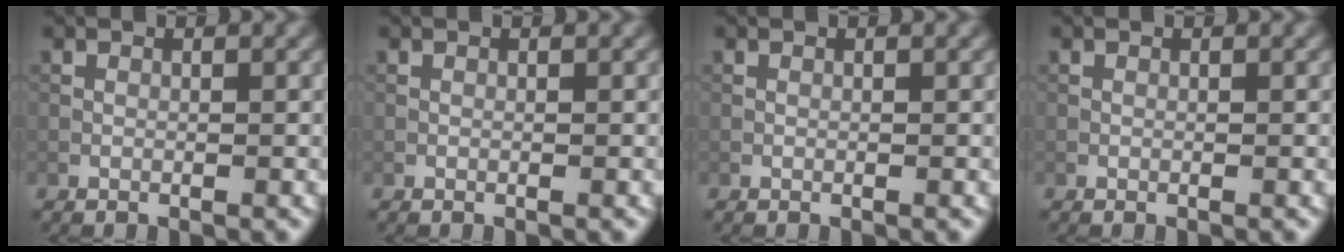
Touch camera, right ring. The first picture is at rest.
{"total": 0.0}
{"total": 0.0}
{"total": 0.0}